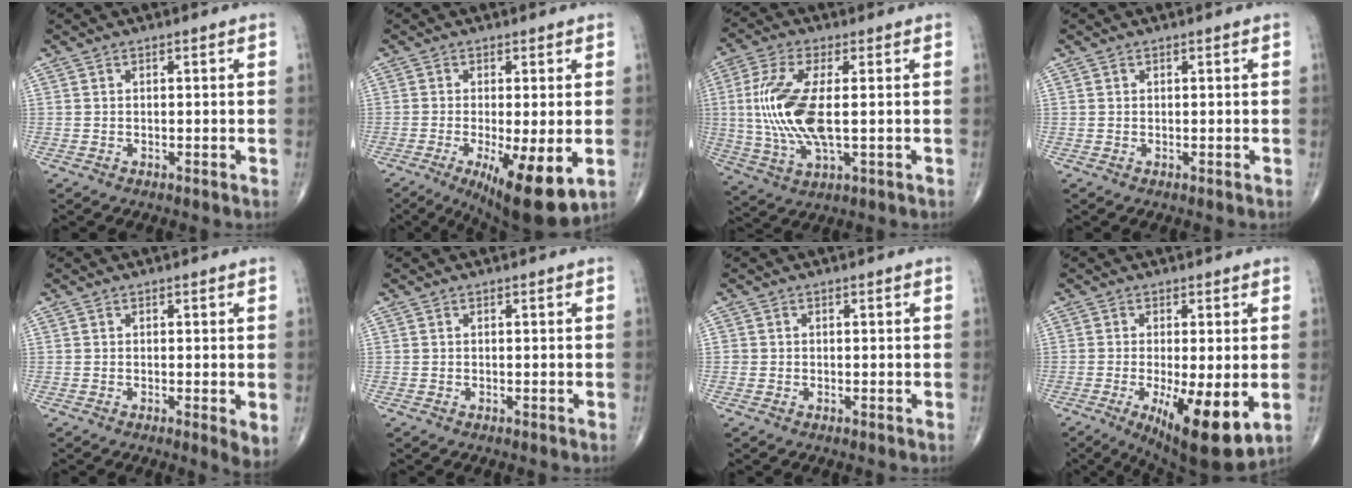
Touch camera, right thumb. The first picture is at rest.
{"total": 12.7, "force": [-3.8, 3.6, 11.5], "torque": [-0.181, -0.025, -0.050]}
{"total": 13.7, "force": [0.5, 5.1, 12.7], "torque": [-0.291, -0.005, 0.012]}
{"total": 0.0}
{"total": 2.9, "force": [-0.1, 0.8, 2.8], "torque": [-0.042, -0.011, -0.006]}
{"total": 0.0}
{"total": 0.7, "force": [-0.1, 0.7, 0.1], "torque": [0.004, 0.004, -0.003]}
{"total": 13.0, "force": [-3.4, 3.8, 11.9], "torque": [-0.186, -0.028, -0.043]}